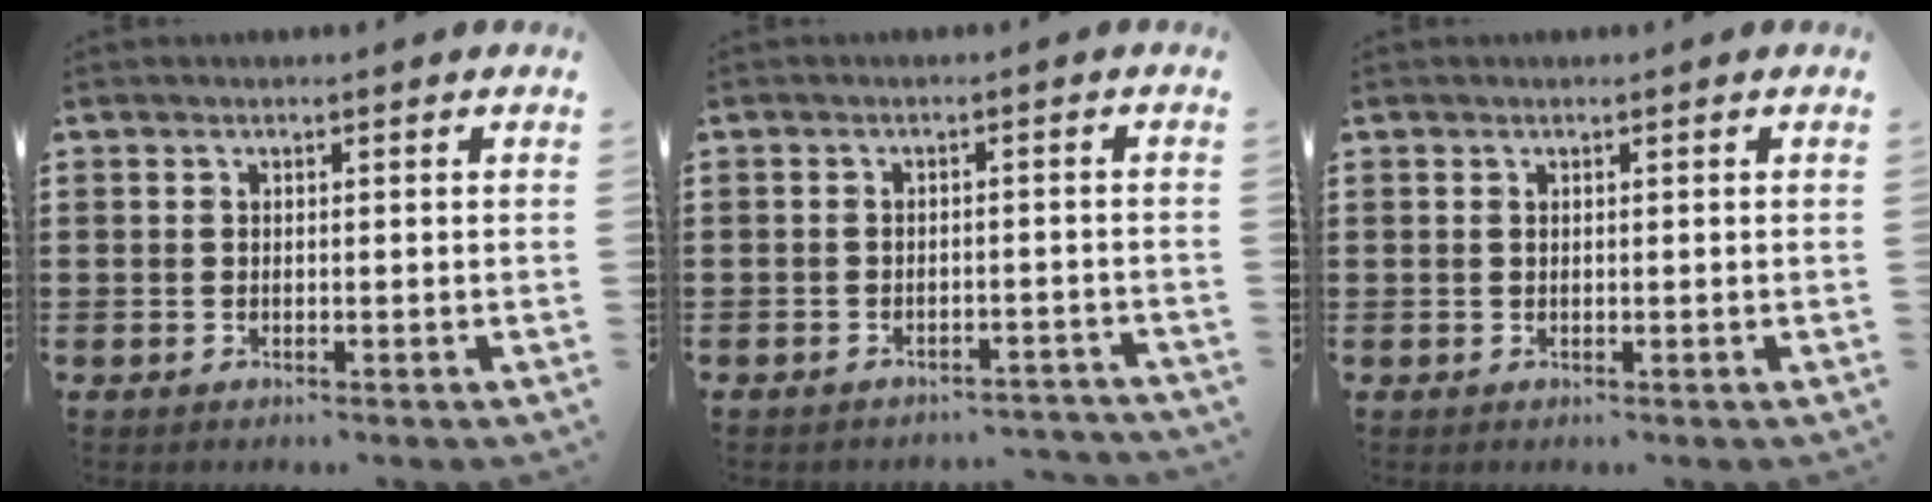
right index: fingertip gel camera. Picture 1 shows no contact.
{"total": 2.4, "force": [-2.3, 0.4, 0.2], "torque": [-0.009, -0.001, -0.049]}
{"total": 0.0}